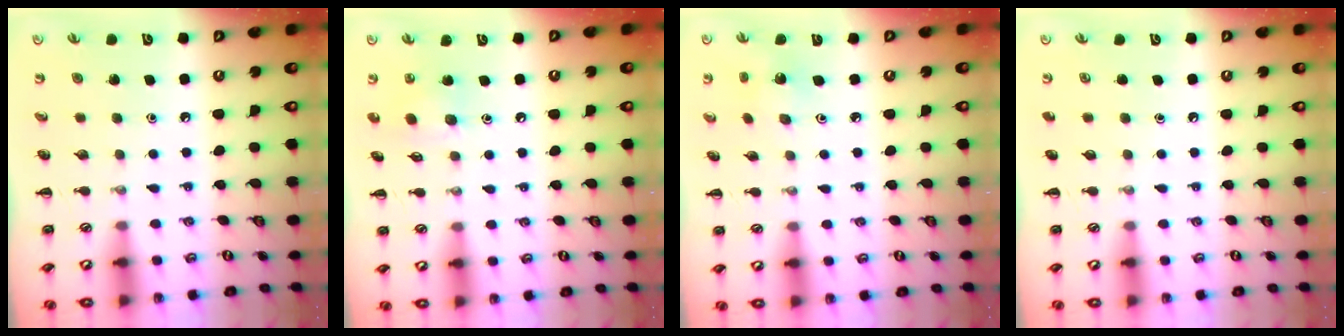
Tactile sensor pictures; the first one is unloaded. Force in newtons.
{"total": 6.0, "press": 6.0, "slide": 0.7}
{"total": 1.9, "press": 1.8, "slide": 0.6}
{"total": 0.0}